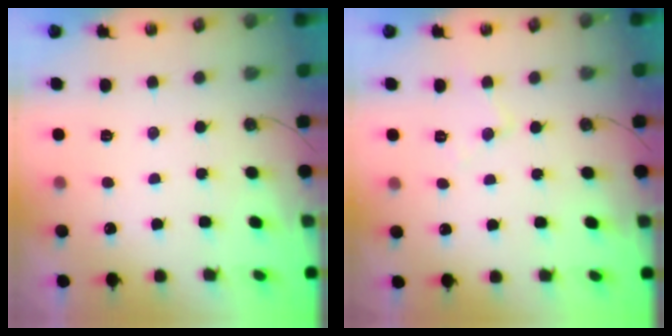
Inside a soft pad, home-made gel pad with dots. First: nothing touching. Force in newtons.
{"total": 5.9, "press": 5.9, "slide": 0.9}